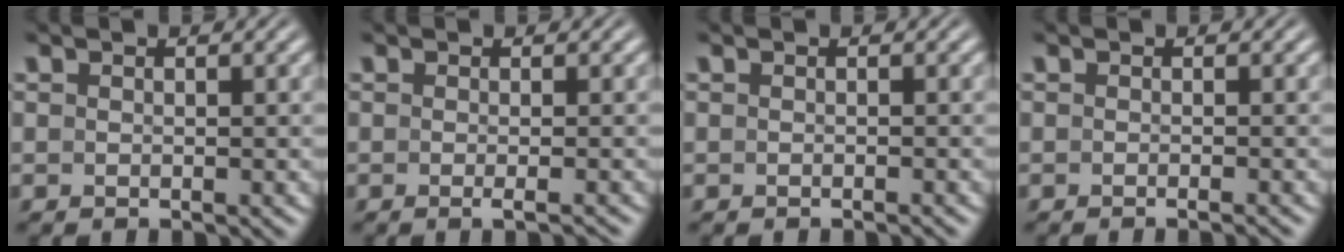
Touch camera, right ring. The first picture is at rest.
{"total": 1.4, "force": [-1.0, -0.3, 0.9], "torque": [-0.016, -0.001, -0.016]}
{"total": 0.7, "force": [-0.6, -0.2, 0.1], "torque": [-0.002, 0.003, -0.012]}
{"total": 1.1, "force": [-1.0, -0.3, 0.5], "torque": [-0.003, 0.005, -0.019]}